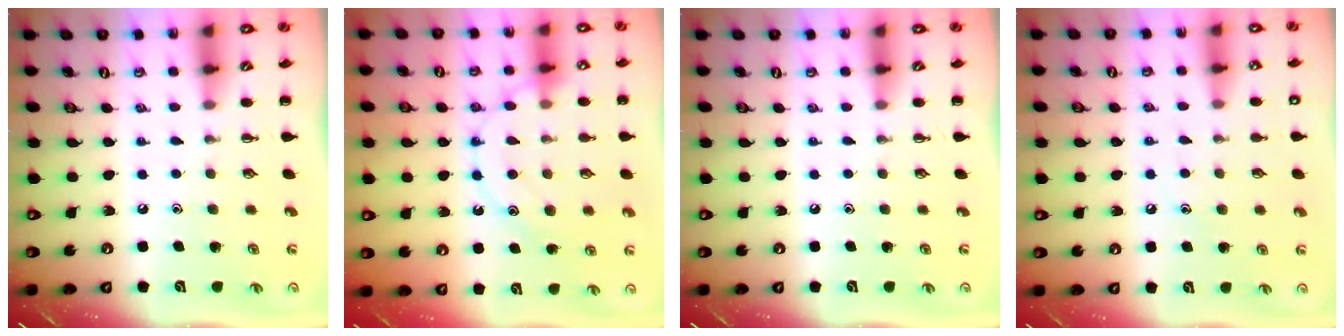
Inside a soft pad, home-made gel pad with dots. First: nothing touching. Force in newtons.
{"total": 14.6, "press": 14.6, "slide": 0.6}
{"total": 0.0}
{"total": 6.7, "press": 6.5, "slide": 1.7}